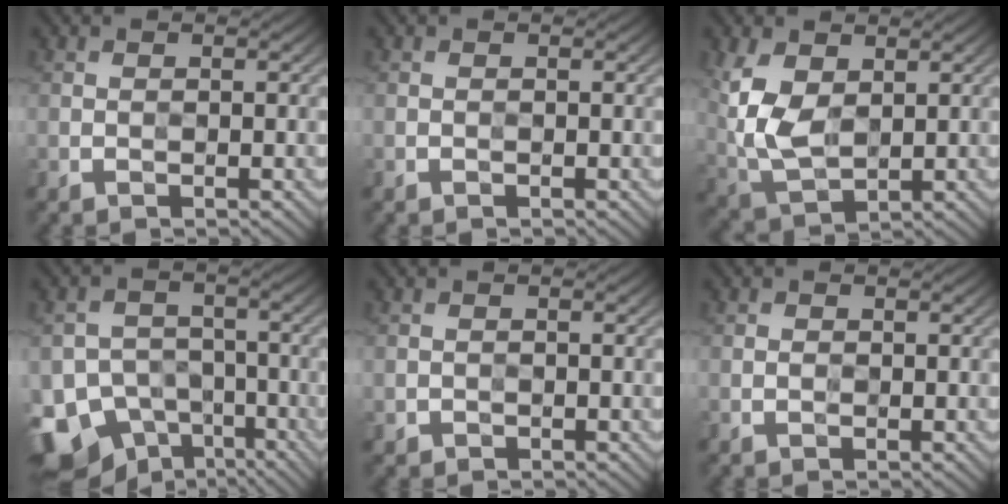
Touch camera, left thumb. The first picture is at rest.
{"total": 0.0}
{"total": 8.8, "force": [2.4, 5.5, 6.4], "torque": [-0.181, -0.001, 0.047]}
{"total": 12.2, "force": [-7.4, 8.6, 4.6], "torque": [-0.103, -0.031, -0.117]}
{"total": 0.8, "force": [-0.4, 0.7, 0.0], "torque": [0.002, -0.004, -0.008]}
{"total": 0.8, "force": [0.0, 0.6, 0.4], "torque": [-0.008, 0.000, 0.000]}